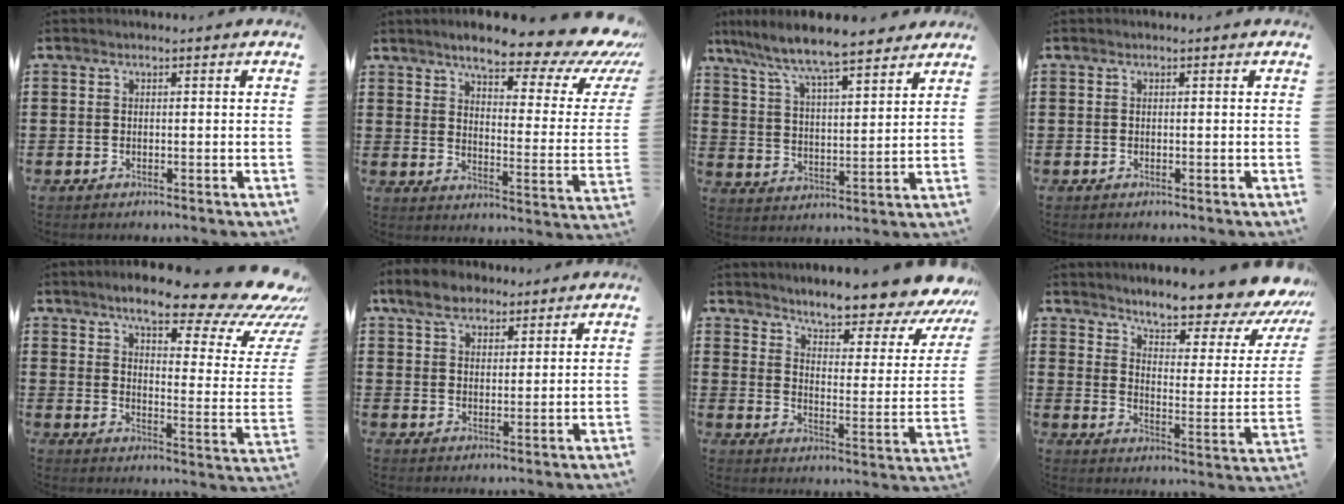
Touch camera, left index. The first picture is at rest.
{"total": 10.2, "force": [8.1, 1.5, 5.9], "torque": [-0.108, -0.060, 0.128]}
{"total": 7.6, "force": [6.8, 0.6, 3.3], "torque": [-0.093, -0.038, 0.115]}
{"total": 0.0}
{"total": 13.6, "force": [10.4, 2.3, 8.4], "torque": [-0.144, -0.074, 0.167]}
{"total": 5.5, "force": [4.1, 2.9, 2.2], "torque": [-0.052, 0.003, 0.075]}
{"total": 6.7, "force": [6.1, -0.1, 2.6], "torque": [-0.055, -0.059, 0.095]}
{"total": 8.2, "force": [7.3, 0.6, 3.7], "torque": [-0.071, -0.062, 0.113]}